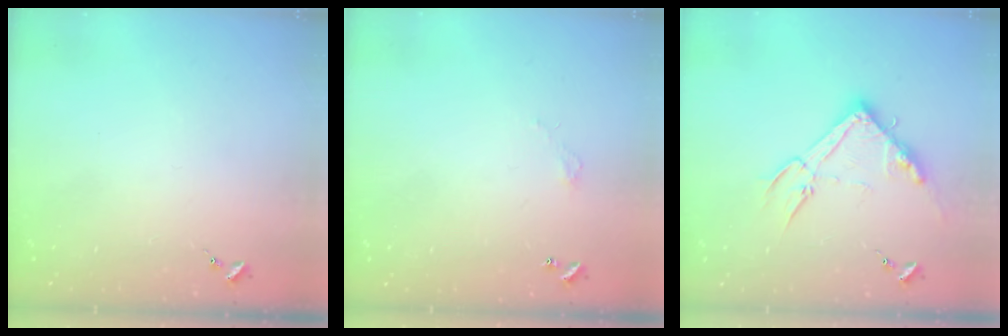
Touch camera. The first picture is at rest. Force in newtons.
{"total": 2.7, "press": 2.7, "slide": 0.2}
{"total": 16.1, "press": 16.1, "slide": 0.6}